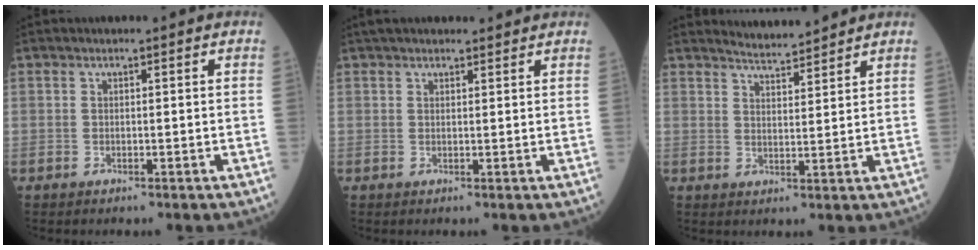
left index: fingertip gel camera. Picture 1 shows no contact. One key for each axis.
{"total": 5.8, "fx": 5.2, "fy": 1.6, "fz": 1.9, "tx": -0.020, "ty": 0.035, "tz": 0.074}
{"total": 4.4, "fx": 4.4, "fy": 0.0, "fz": 0.5, "tx": -0.018, "ty": 0.003, "tz": 0.073}